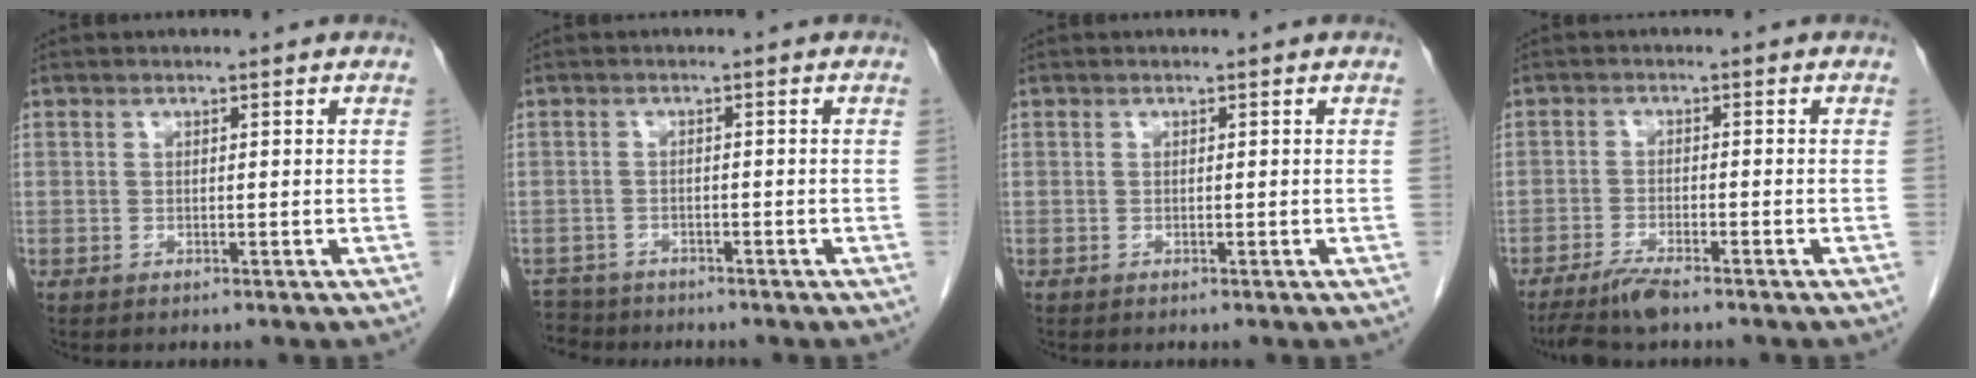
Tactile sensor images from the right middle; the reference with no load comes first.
{"total": 4.6, "force": [-4.2, 1.9, -0.4], "torque": [0.007, -0.007, -0.075]}
{"total": 0.0}
{"total": 4.8, "force": [-3.9, 0.3, 2.8], "torque": [-0.056, -0.013, -0.072]}